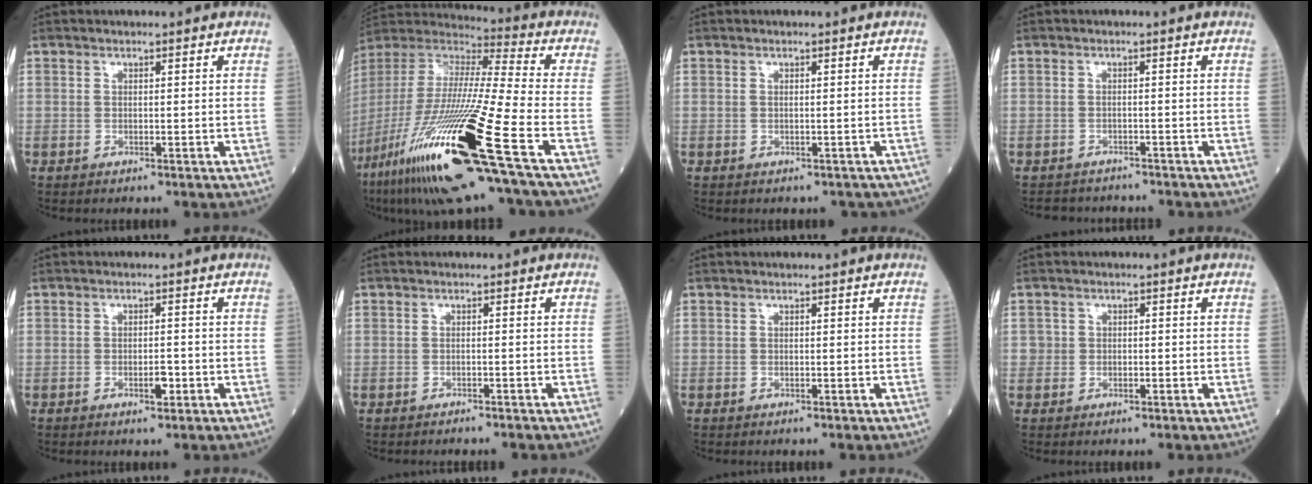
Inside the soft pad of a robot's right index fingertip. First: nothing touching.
{"total": 30.8, "force": [-15.4, 1.4, 26.6], "torque": [-0.548, -0.071, -0.291]}
{"total": 2.4, "force": [-1.8, 1.3, 0.8], "torque": [-0.006, 0.011, -0.016]}
{"total": 4.6, "force": [-4.3, 1.7, 0.3], "torque": [-0.003, 0.000, -0.060]}
{"total": 2.2, "force": [-0.9, 0.7, 1.9], "torque": [-0.030, 0.001, -0.012]}
{"total": 2.3, "force": [-2.2, 0.2, 0.8], "torque": [-0.017, -0.002, -0.026]}
{"total": 0.0}
{"total": 1.2, "force": [-0.2, 1.2, 0.2], "torque": [0.002, 0.004, -0.004]}